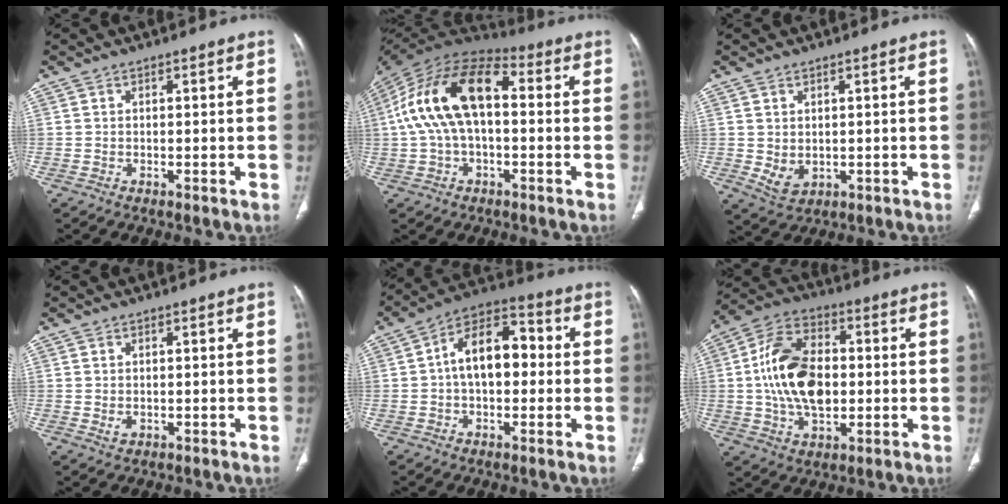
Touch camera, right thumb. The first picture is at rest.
{"total": 18.1, "force": [1.3, 9.9, 15.1], "torque": [-0.284, 0.047, 0.016]}
{"total": 3.6, "force": [0.1, 2.7, 2.4], "torque": [-0.037, -0.010, 0.018]}
{"total": 1.2, "force": [-0.1, 1.0, 0.8], "torque": [-0.015, -0.003, 0.004]}
{"total": 12.4, "force": [0.4, 7.5, 9.9], "torque": [-0.142, 0.038, -0.006]}
{"total": 16.7, "force": [0.0, 10.5, 13.0], "torque": [-0.224, 0.018, -0.001]}